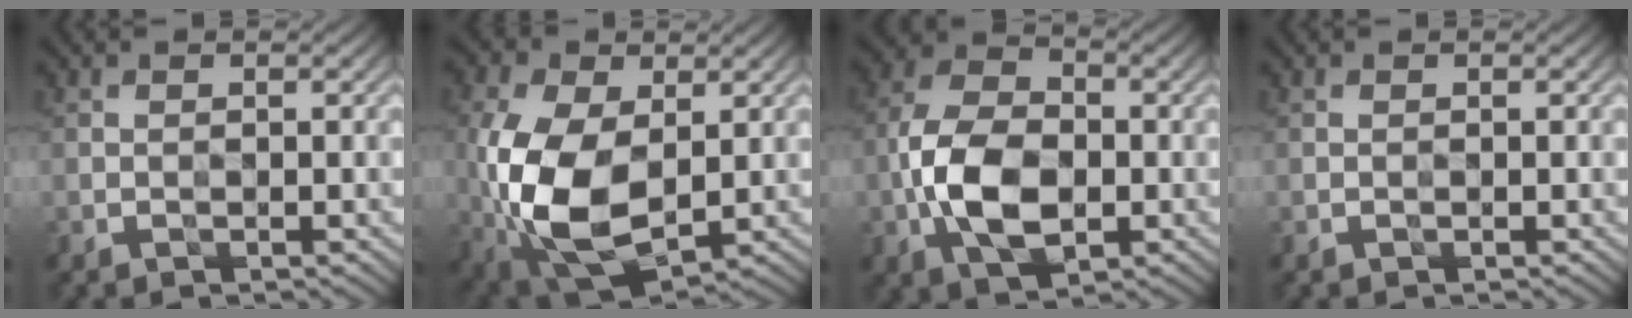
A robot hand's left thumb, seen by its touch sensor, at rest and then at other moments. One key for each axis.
{"total": 13.9, "fx": -1.0, "fy": 8.2, "fz": 11.1, "tx": -0.280, "ty": -0.012, "tz": -0.018}
{"total": 10.5, "fx": -2.3, "fy": 6.4, "fz": 8.0, "tx": -0.180, "ty": -0.001, "tz": -0.048}
{"total": 0.0}